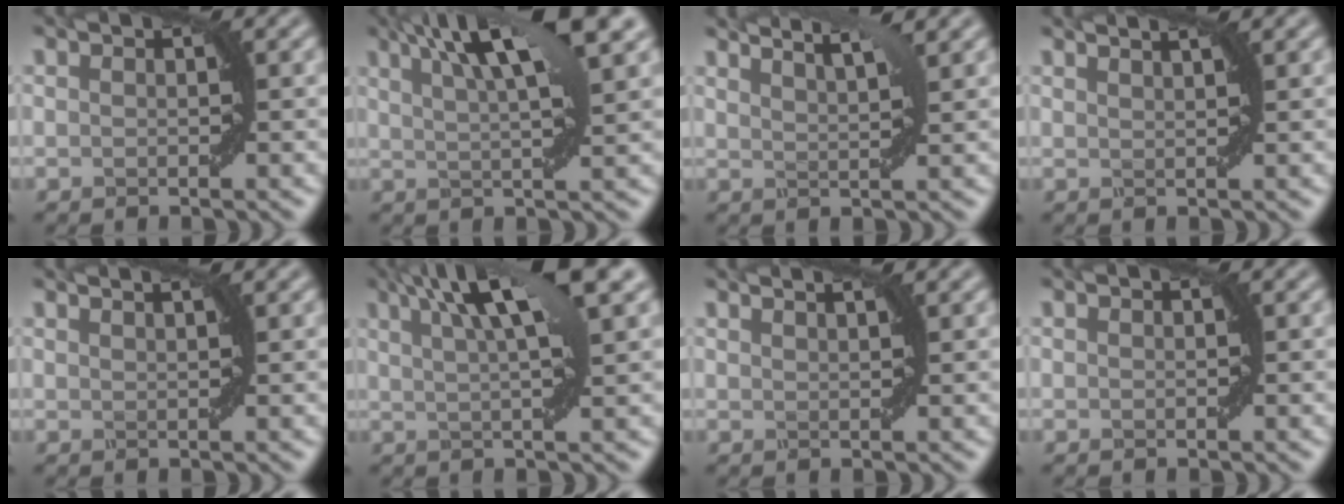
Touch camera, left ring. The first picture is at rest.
{"total": 9.3, "force": [4.8, 2.0, 7.6], "torque": [-0.101, 0.025, 0.070]}
{"total": 4.8, "force": [3.8, 1.1, 2.6], "torque": [-0.017, 0.021, 0.028]}
{"total": 3.2, "force": [2.5, 1.0, 1.8], "torque": [-0.006, 0.014, 0.004]}
{"total": 2.5, "force": [1.9, 0.8, 1.5], "torque": [-0.002, 0.004, -0.001]}
{"total": 8.1, "force": [3.9, 1.6, 6.9], "torque": [-0.096, 0.022, 0.059]}
{"total": 2.8, "force": [2.2, 0.9, 1.6], "torque": [-0.005, 0.010, 0.001]}
{"total": 0.0}